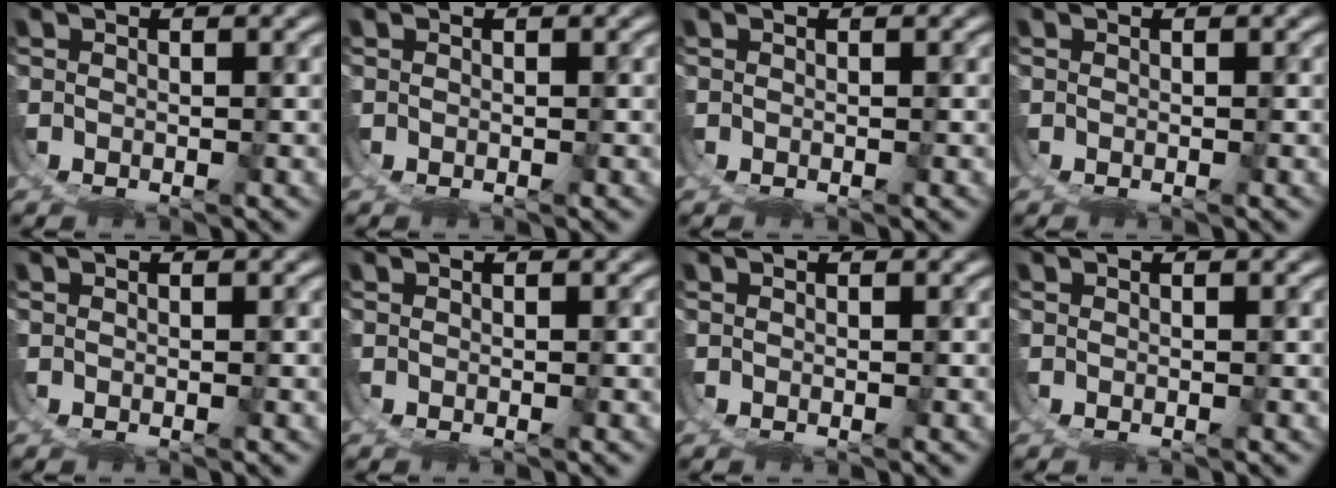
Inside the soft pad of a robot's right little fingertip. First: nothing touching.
{"total": 0.0}
{"total": 0.0}
{"total": 0.0}
{"total": 0.0}
{"total": 0.0}
{"total": 0.0}
{"total": 0.0}